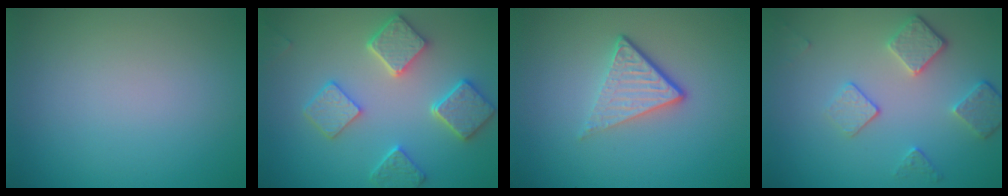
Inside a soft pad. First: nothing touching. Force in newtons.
{"total": 5.2, "press": 4.7, "slide": 2.3}
{"total": 4.0, "press": 2.5, "slide": 3.0}
{"total": 3.7, "press": 2.9, "slide": 2.3}